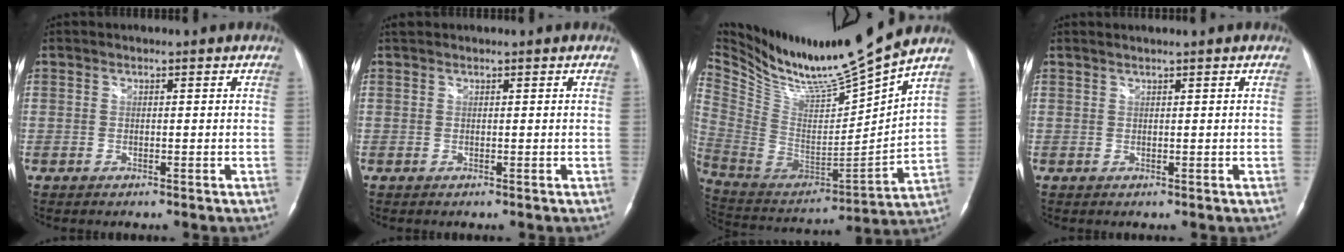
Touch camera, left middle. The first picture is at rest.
{"total": 0.7, "force": [0.6, 0.3, 0.1], "torque": [-0.012, 0.017, 0.015]}
{"total": 19.8, "force": [17.5, -0.8, 9.4], "torque": [-0.181, -0.060, 0.312]}
{"total": 1.3, "force": [1.1, -0.3, 0.6], "torque": [-0.014, 0.010, 0.025]}